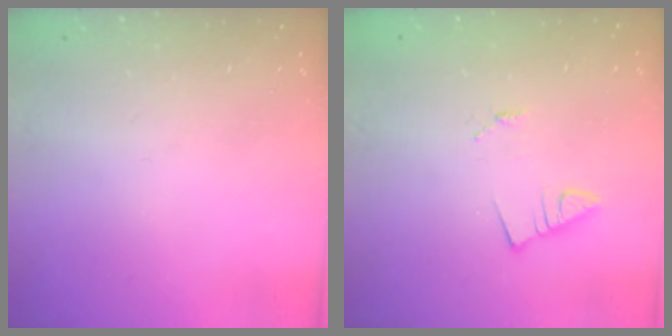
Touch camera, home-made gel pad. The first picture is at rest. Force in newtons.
{"total": 1.3, "press": 1.3, "slide": 0.1}